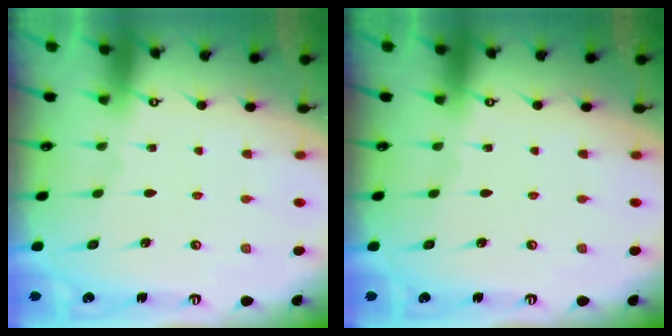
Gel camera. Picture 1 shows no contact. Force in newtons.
{"total": 0.0}